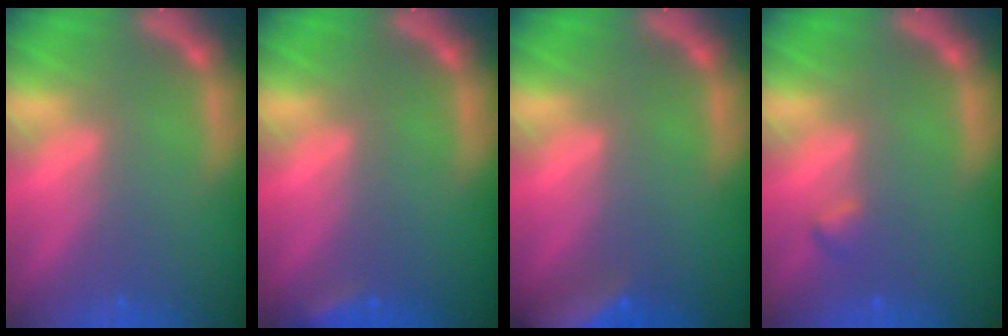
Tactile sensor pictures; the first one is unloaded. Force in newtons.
{"total": 1.9}
{"total": 8.0}
{"total": 0.9}